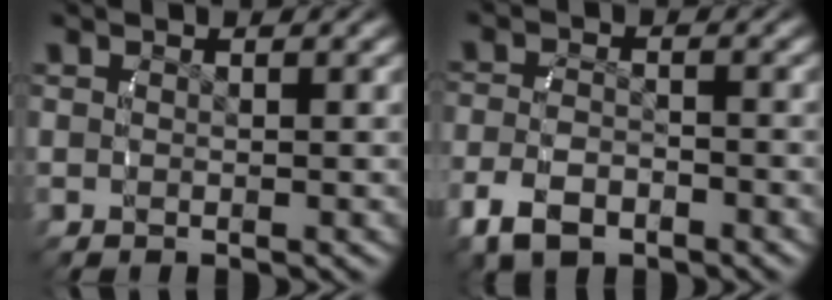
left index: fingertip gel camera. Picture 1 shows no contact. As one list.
[{"total": 4.1, "force": [-2.2, 2.6, 2.3], "torque": [-0.053, -0.012, -0.028]}]